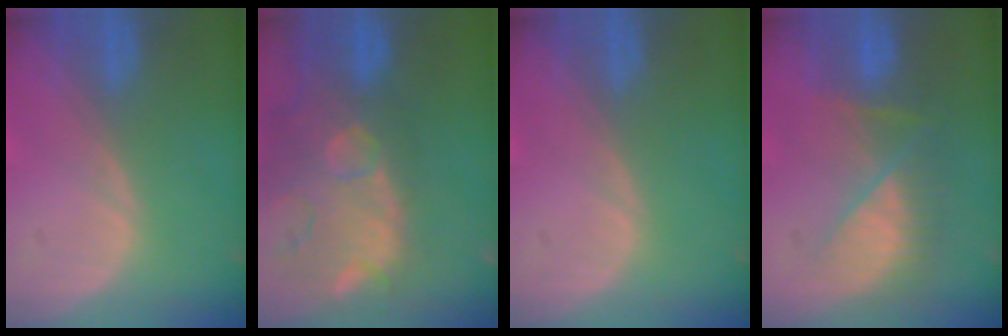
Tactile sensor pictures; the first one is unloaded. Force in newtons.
{"total": 14.4, "press": 11.7, "slide": 8.5}
{"total": 0.0}
{"total": 7.8, "press": 7.2, "slide": 3.1}